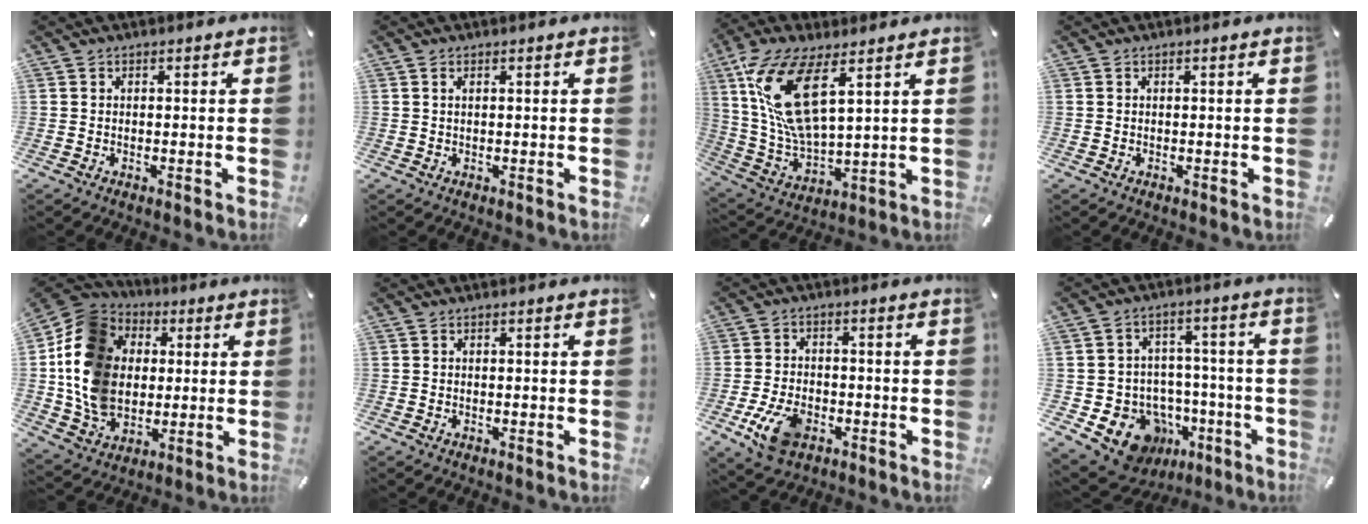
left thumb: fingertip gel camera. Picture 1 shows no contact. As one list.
[{"total": 0.8, "force": [0.2, 0.2, 0.7], "torque": [-0.015, 0.000, 0.004]}, {"total": 17.2, "force": [8.1, 6.8, 13.5], "torque": [-0.303, -0.025, 0.142]}, {"total": 0.0}, {"total": 16.4, "force": [0.5, 14.1, 8.4], "torque": [-0.186, 0.007, 0.012]}, {"total": 0.0}, {"total": 8.8, "force": [-3.7, 5.6, 5.7], "torque": [-0.130, 0.008, -0.067]}, {"total": 12.7, "force": [-5.8, 10.3, 4.5], "torque": [-0.056, 0.030, -0.084]}]